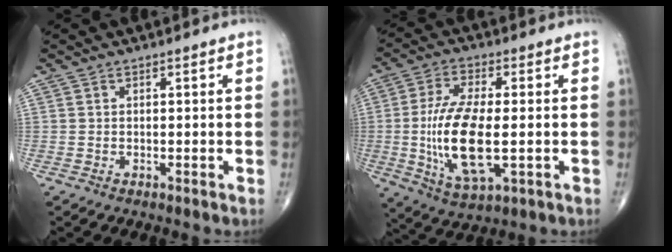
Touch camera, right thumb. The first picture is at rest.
{"total": 15.0, "force": [-1.5, 5.8, 13.8], "torque": [-0.278, -0.008, -0.023]}